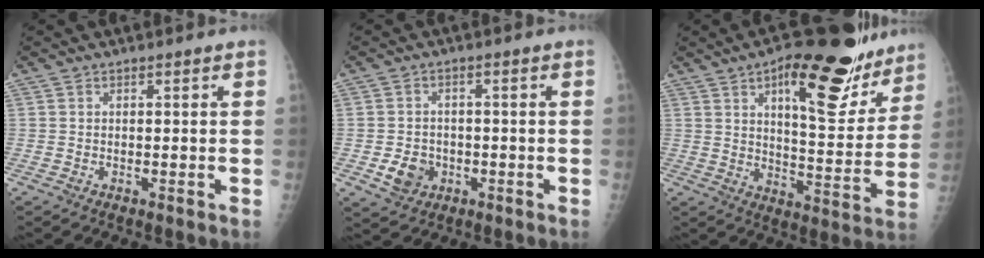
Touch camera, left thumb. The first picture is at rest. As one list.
[{"total": 5.3, "force": [-1.6, 4.4, 2.4], "torque": [-0.027, 0.006, -0.021]}, {"total": 22.1, "force": [13.1, 8.4, 15.7], "torque": [-0.165, -0.050, 0.193]}]